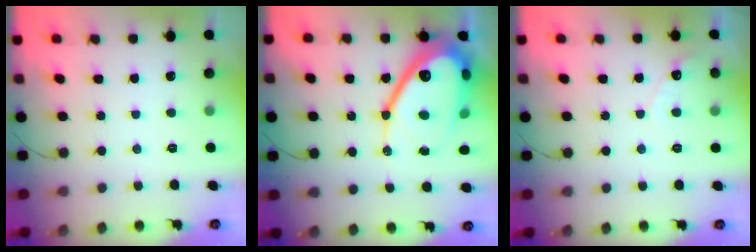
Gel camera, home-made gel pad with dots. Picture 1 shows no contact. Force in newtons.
{"total": 22.5, "press": 22.4, "slide": 1.8}
{"total": 3.3, "press": 3.3, "slide": 0.3}